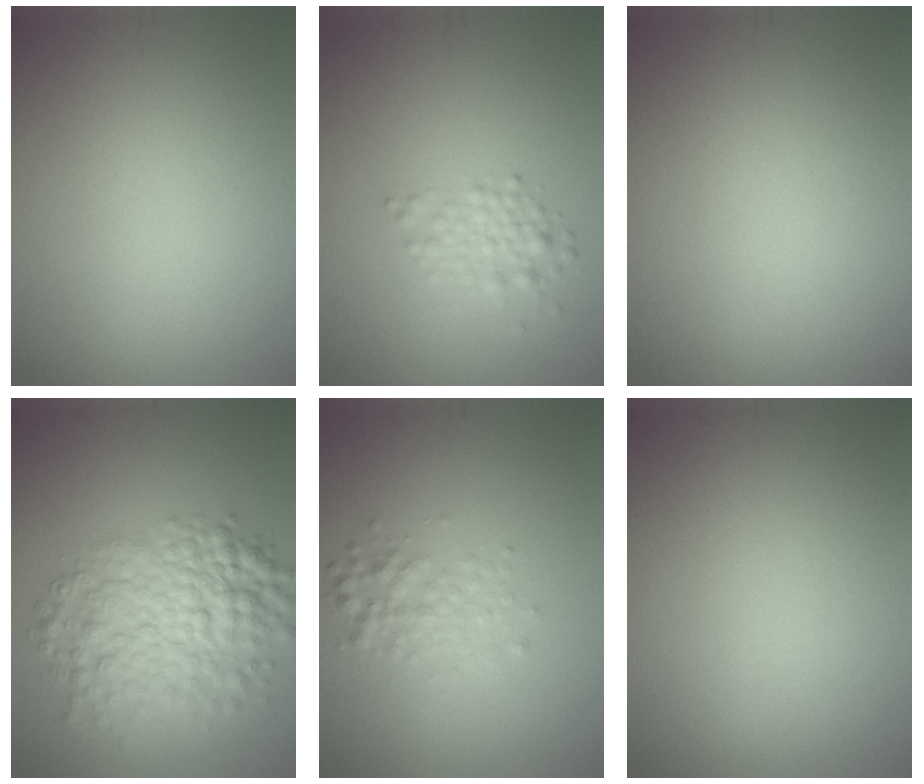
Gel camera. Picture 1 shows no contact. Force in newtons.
{"total": 2.1, "press": 2.1, "slide": 0.0}
{"total": 0.0}
{"total": 7.4, "press": 7.4, "slide": 0.2}
{"total": 2.3, "press": 2.3, "slide": 0.1}
{"total": 0.0}